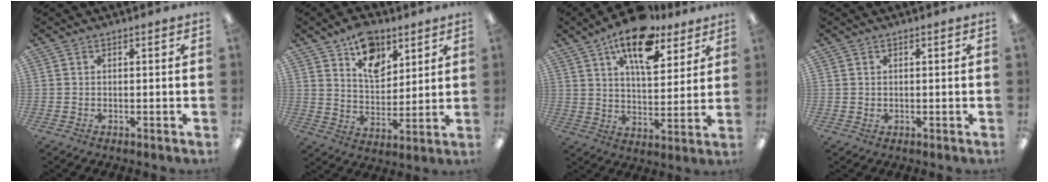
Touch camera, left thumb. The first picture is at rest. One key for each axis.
{"total": 12.1, "fx": 8.1, "fy": 7.2, "fz": 5.3, "tx": -0.067, "ty": -0.044, "tz": 0.144}
{"total": 16.0, "fx": 10.8, "fy": 7.0, "fz": 9.5, "tx": -0.148, "ty": -0.049, "tz": 0.183}
{"total": 0.9, "fx": 0.4, "fy": 0.8, "fz": 0.1, "tx": -0.003, "ty": 0.003, "tz": 0.007}